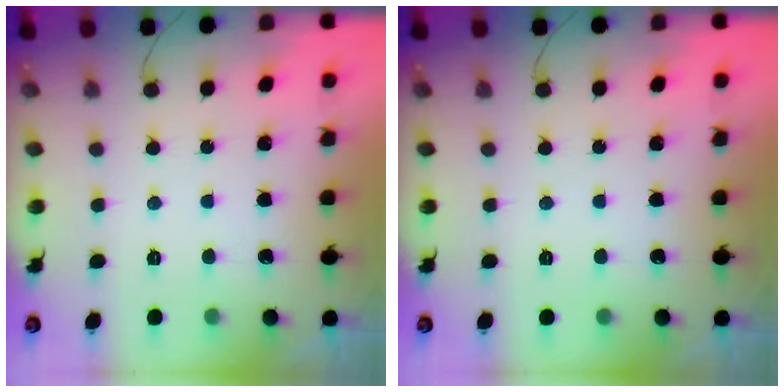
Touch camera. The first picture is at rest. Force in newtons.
{"total": 0.0}